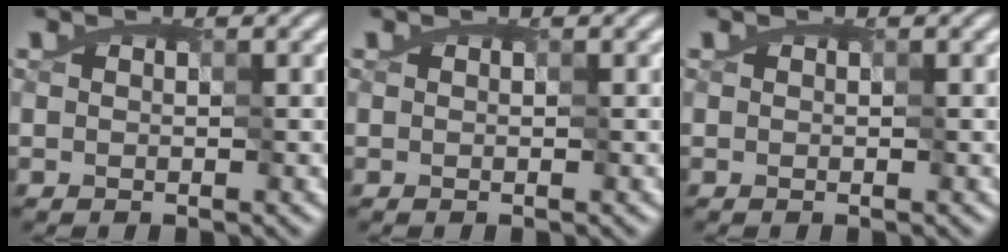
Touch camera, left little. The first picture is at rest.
{"total": 0.0}
{"total": 0.0}